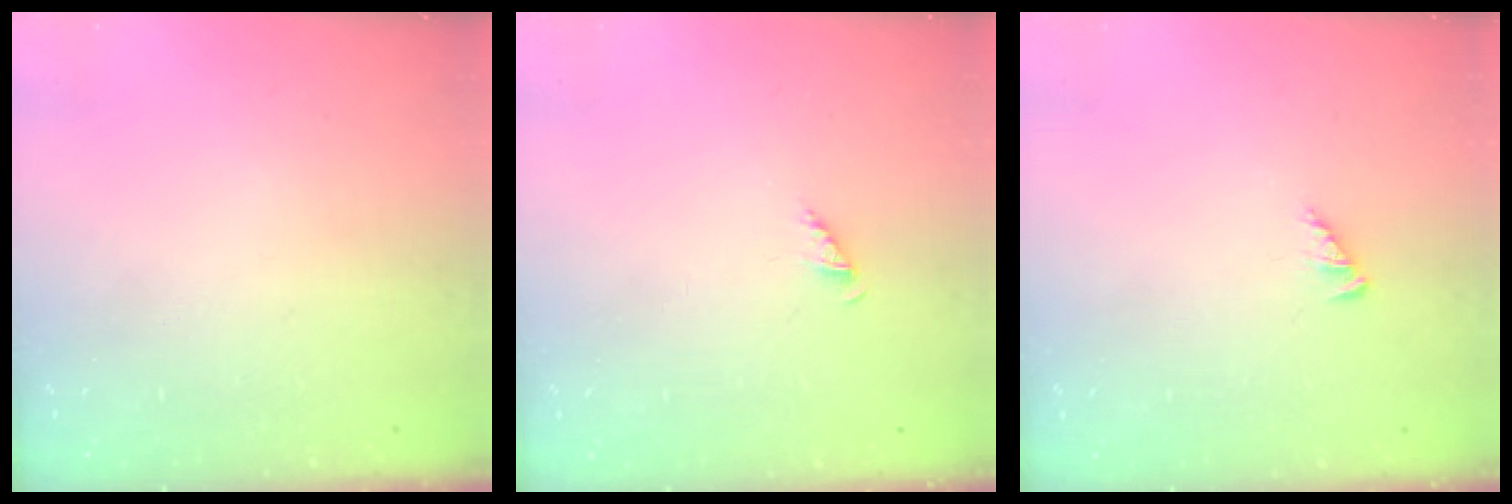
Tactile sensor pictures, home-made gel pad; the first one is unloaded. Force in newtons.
{"total": 2.2, "press": 2.1, "slide": 0.4}
{"total": 2.7, "press": 2.7, "slide": 0.4}